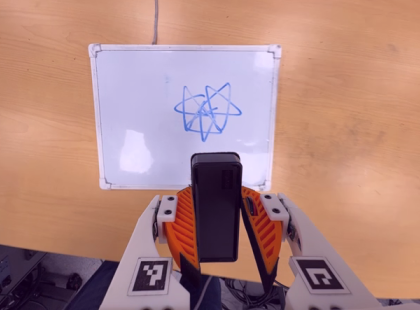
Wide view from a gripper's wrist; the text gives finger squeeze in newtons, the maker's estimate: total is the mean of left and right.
{"total": 5.3, "left": 4.8, "right": 5.8}